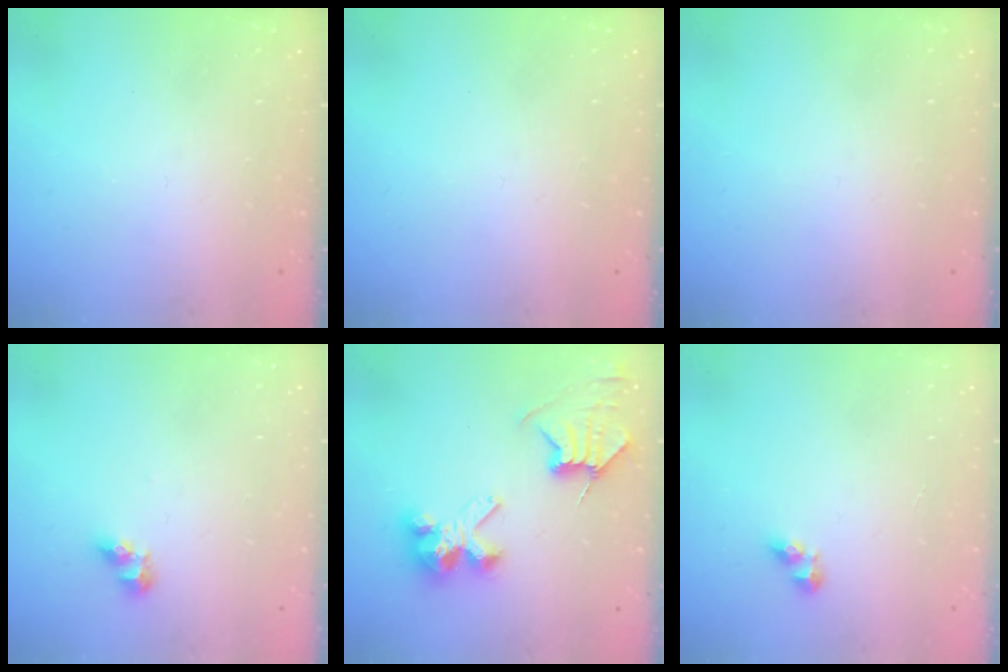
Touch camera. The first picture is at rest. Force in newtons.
{"total": 0.0}
{"total": 0.0}
{"total": 6.1, "press": 6.1, "slide": 0.3}
{"total": 8.6, "press": 8.5, "slide": 1.1}
{"total": 5.0, "press": 5.0, "slide": 0.6}